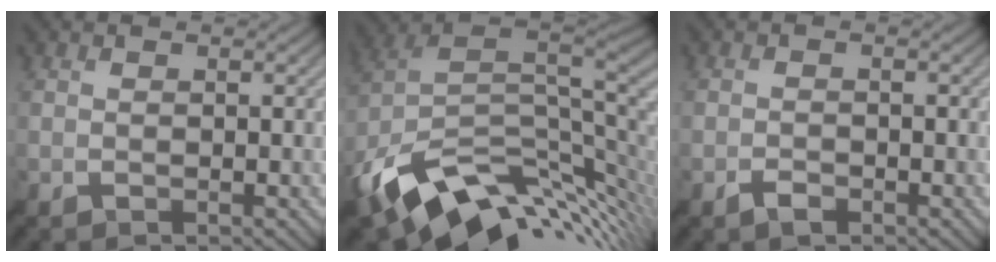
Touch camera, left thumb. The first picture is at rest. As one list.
[{"total": 15.5, "force": [-4.1, 9.6, 11.4], "torque": [-0.250, -0.032, -0.058]}, {"total": 1.4, "force": [-1.2, 0.5, 0.6], "torque": [-0.009, -0.002, -0.023]}]